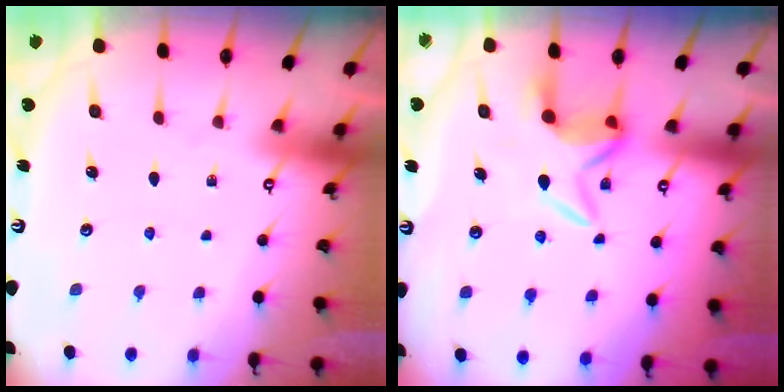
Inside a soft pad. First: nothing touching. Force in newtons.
{"total": 6.8, "press": 6.8, "slide": 1.0}